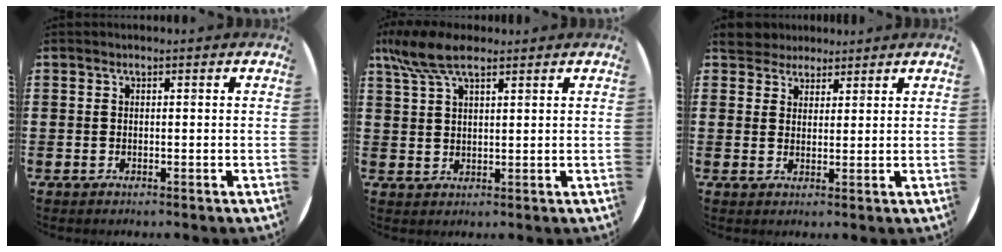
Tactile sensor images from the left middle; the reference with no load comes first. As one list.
[{"total": 6.7, "force": [4.8, 2.3, 4.0], "torque": [-0.090, 0.000, 0.088]}, {"total": 4.2, "force": [3.8, 1.7, 0.1], "torque": [-0.017, 0.000, 0.074]}]